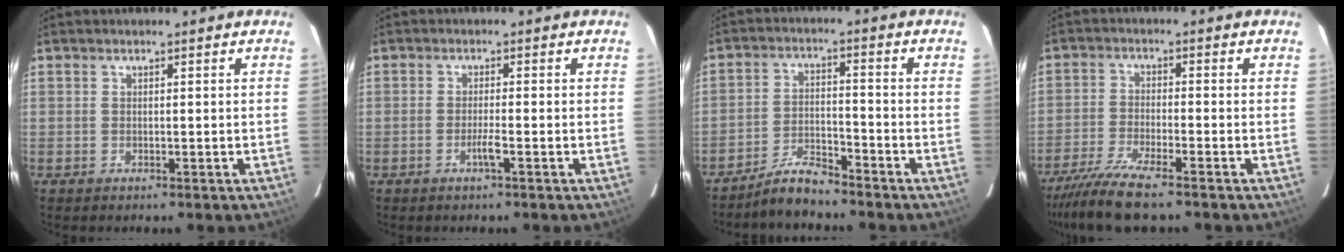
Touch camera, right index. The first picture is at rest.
{"total": 2.0, "force": [-0.9, -0.2, 1.8], "torque": [-0.035, -0.002, -0.019]}
{"total": 5.1, "force": [-4.9, 0.3, 1.4], "torque": [-0.026, -0.010, -0.093]}
{"total": 8.0, "force": [-6.5, -0.3, 4.6], "torque": [-0.078, -0.024, -0.114]}